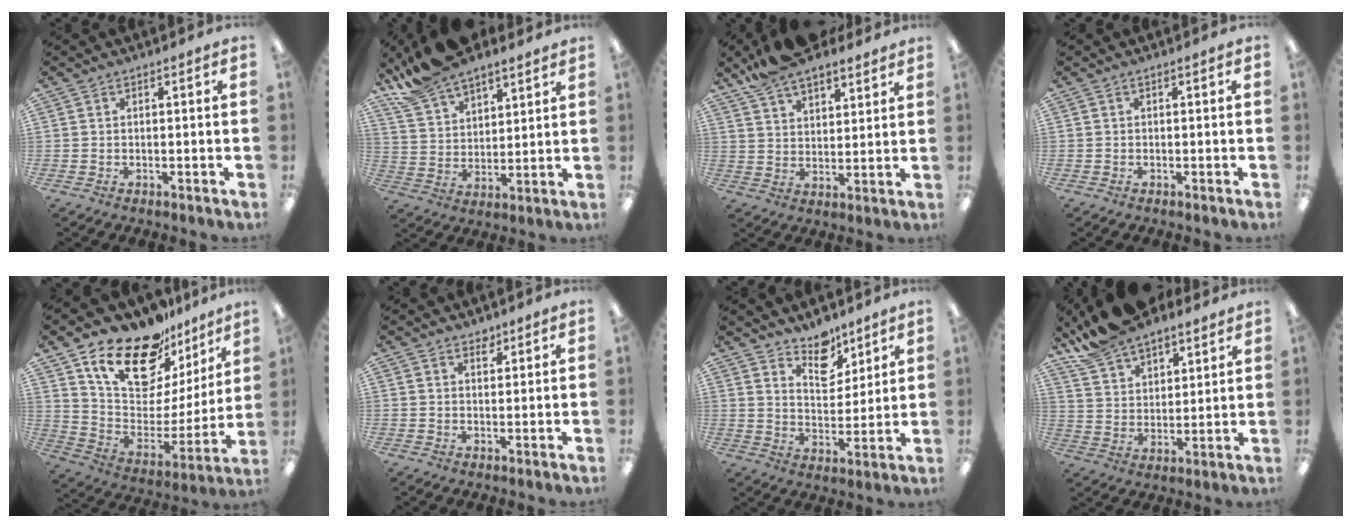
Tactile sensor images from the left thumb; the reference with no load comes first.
{"total": 12.4, "force": [10.6, 4.8, 4.4], "torque": [-0.112, -0.053, 0.204]}
{"total": 9.7, "force": [8.4, 3.2, 3.7], "torque": [-0.080, -0.041, 0.154]}
{"total": 0.0}
{"total": 21.0, "force": [16.5, 9.3, 9.2], "torque": [-0.169, -0.112, 0.293]}
{"total": 2.2, "force": [1.8, 1.0, 0.5], "torque": [0.005, -0.010, 0.031]}
{"total": 9.2, "force": [7.6, 4.4, 2.8], "torque": [-0.025, -0.056, 0.136]}
{"total": 12.0, "force": [10.6, 4.5, 3.5], "torque": [-0.091, -0.061, 0.202]}